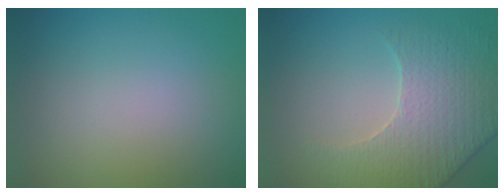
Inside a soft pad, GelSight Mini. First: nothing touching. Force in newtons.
{"total": 4.9, "press": 4.8, "slide": 1.3}